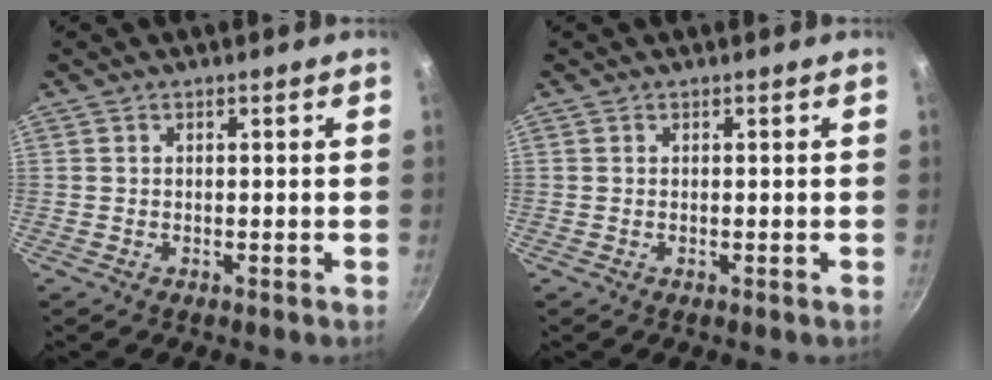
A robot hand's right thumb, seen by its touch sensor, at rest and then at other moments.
{"total": 0.0}